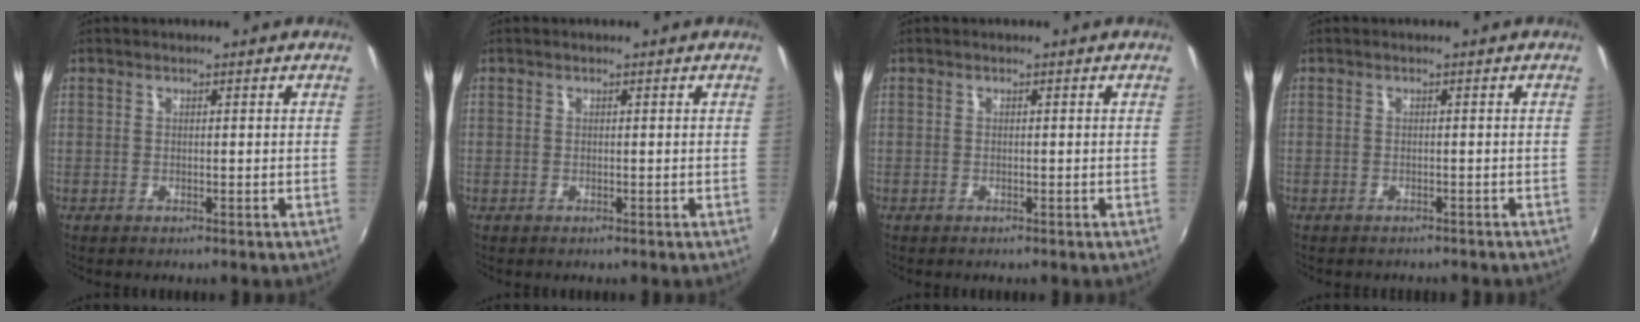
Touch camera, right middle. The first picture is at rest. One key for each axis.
{"total": 0.0}
{"total": 0.6, "fx": -0.4, "fy": 0.4, "fz": -0.1, "tx": -0.001, "ty": 0.002, "tz": -0.006}
{"total": 2.6, "fx": -2.3, "fy": 0.7, "fz": 0.8, "tx": -0.018, "ty": -0.011, "tz": -0.029}